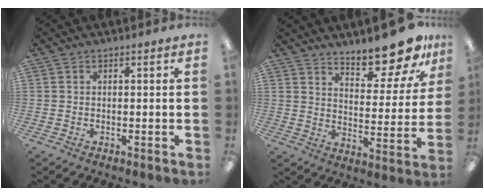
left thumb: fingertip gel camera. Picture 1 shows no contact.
{"total": 14.3, "force": [12.5, 3.4, 6.1], "torque": [-0.081, -0.099, 0.214]}